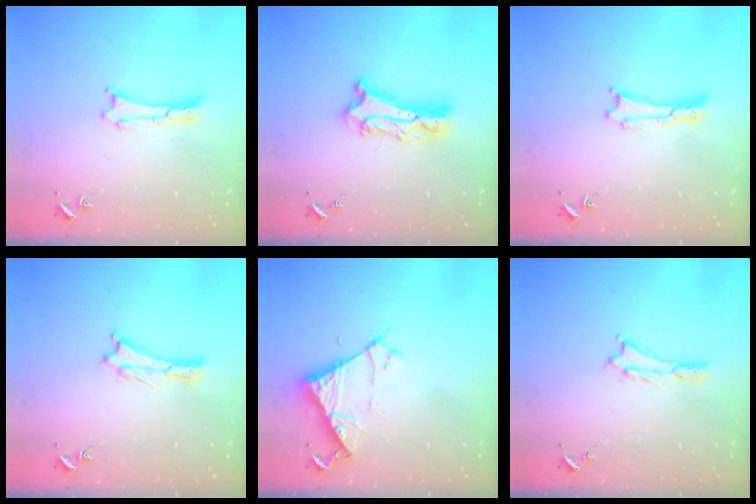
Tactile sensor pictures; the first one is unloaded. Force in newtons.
{"total": 8.3, "press": 8.3, "slide": 0.7}
{"total": 0.0}
{"total": 0.0}
{"total": 6.1, "press": 6.1, "slide": 0.4}
{"total": 0.7, "press": 0.7, "slide": 0.3}